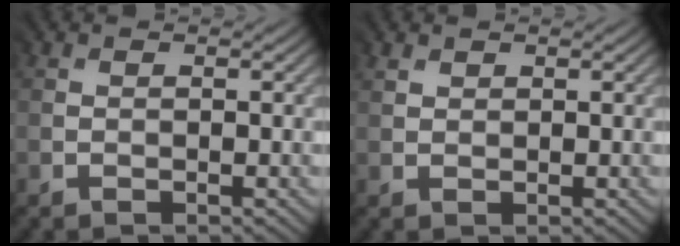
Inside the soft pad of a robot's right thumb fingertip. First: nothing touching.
{"total": 1.7, "force": [1.5, 0.9, -0.2], "torque": [0.004, 0.004, 0.029]}